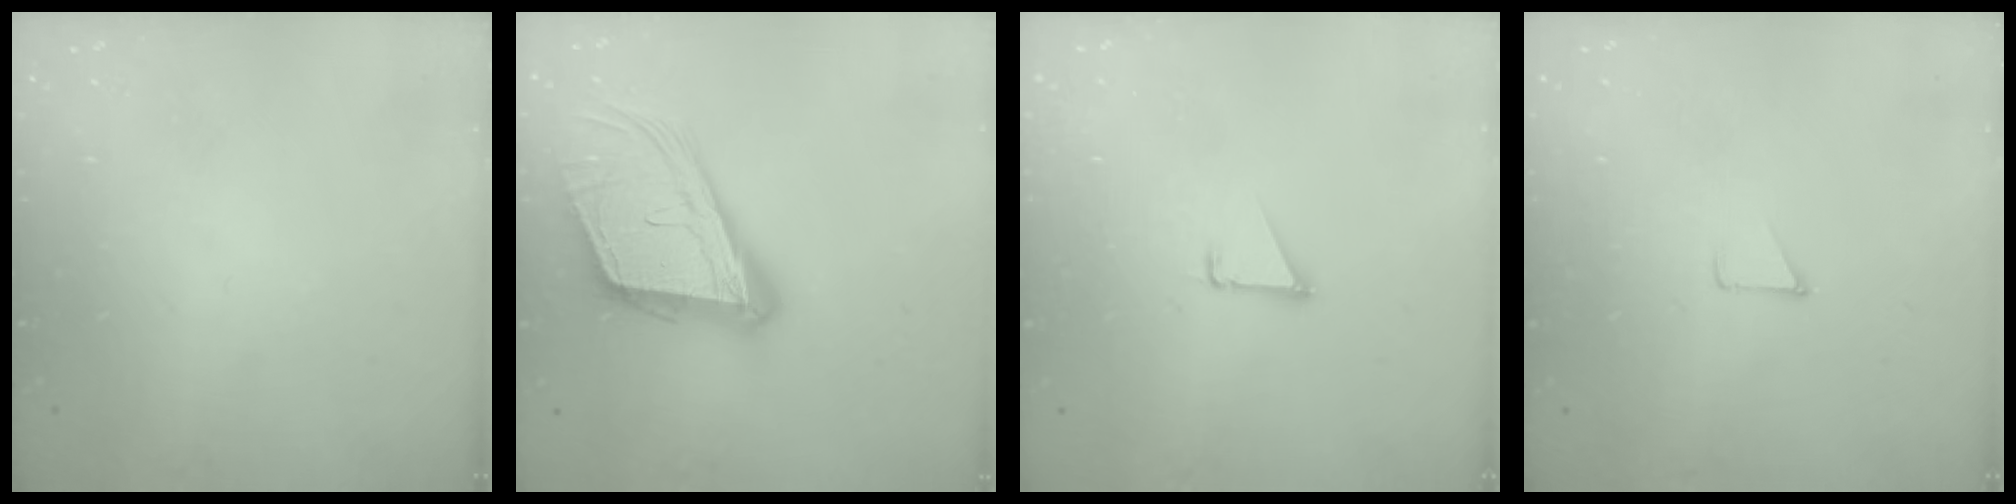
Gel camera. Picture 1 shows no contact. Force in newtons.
{"total": 20.0, "press": 19.6, "slide": 3.9}
{"total": 1.3, "press": 1.3, "slide": 0.1}
{"total": 2.9, "press": 2.8, "slide": 0.3}